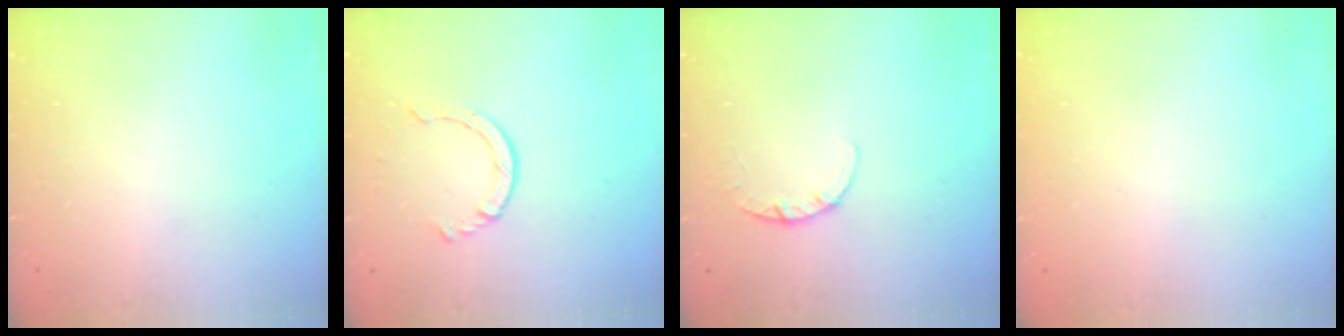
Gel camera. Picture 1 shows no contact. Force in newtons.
{"total": 2.3, "press": 2.3, "slide": 0.2}
{"total": 2.7, "press": 2.7, "slide": 0.4}
{"total": 2.6, "press": 2.6, "slide": 0.2}